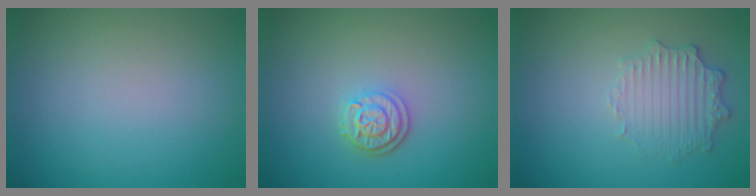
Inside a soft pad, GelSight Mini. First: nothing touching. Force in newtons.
{"total": 2.5, "press": 2.1, "slide": 1.4}
{"total": 2.5, "press": 2.3, "slide": 1.0}